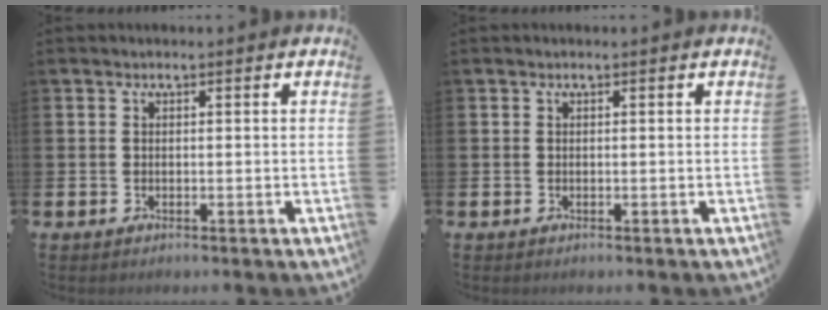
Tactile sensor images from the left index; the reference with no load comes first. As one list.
[{"total": 0.0}]